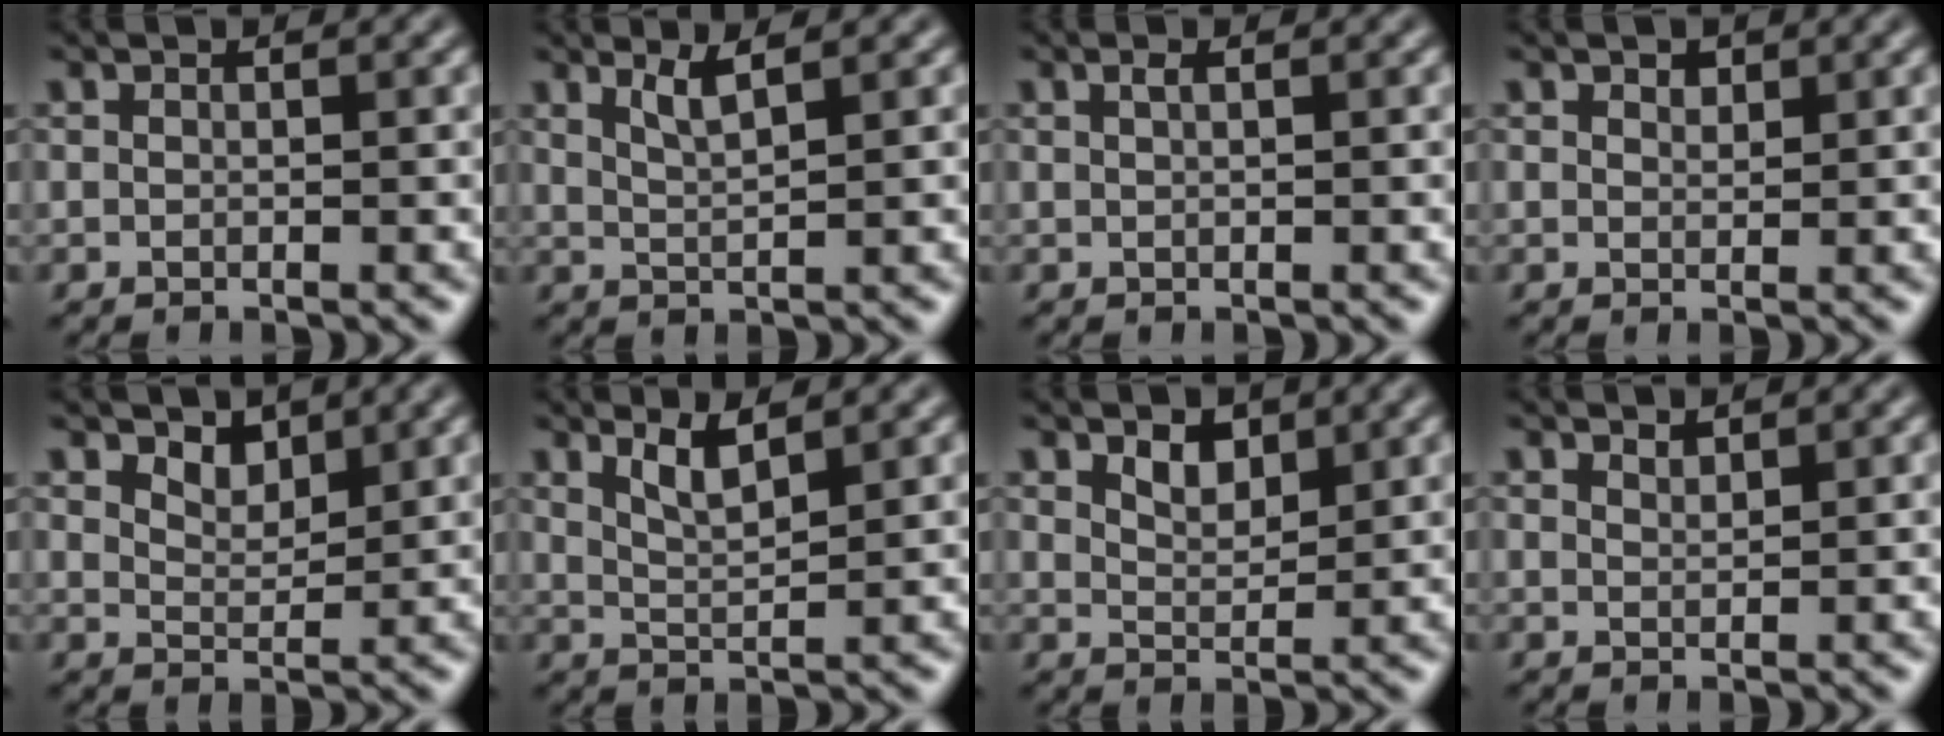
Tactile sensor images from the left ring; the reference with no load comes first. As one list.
[{"total": 2.1, "force": [1.3, 0.4, 1.5], "torque": [-0.026, -0.001, 0.026]}, {"total": 0.7, "force": [0.4, 0.2, 0.6], "torque": [-0.013, 0.003, 0.006]}, {"total": 0.9, "force": [0.7, 0.5, 0.3], "torque": [-0.005, 0.000, 0.012]}, {"total": 2.1, "force": [1.8, 0.9, 0.8], "torque": [-0.018, -0.004, 0.028]}, {"total": 2.5, "force": [1.8, 0.5, 1.7], "torque": [-0.032, -0.005, 0.036]}, {"total": 2.1, "force": [1.5, 1.0, 1.1], "torque": [-0.023, -0.002, 0.027]}, {"total": 0.9, "force": [0.9, 0.2, 0.2], "torque": [-0.004, -0.001, 0.019]}]